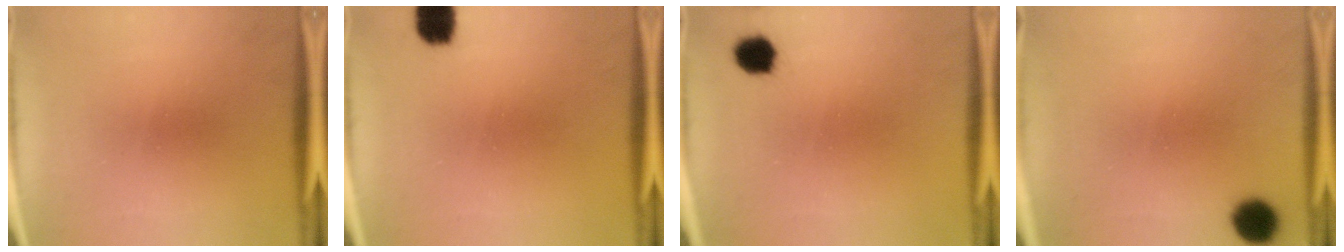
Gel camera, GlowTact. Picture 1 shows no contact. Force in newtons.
{"total": 3.8}
{"total": 4.4}
{"total": 6.8}